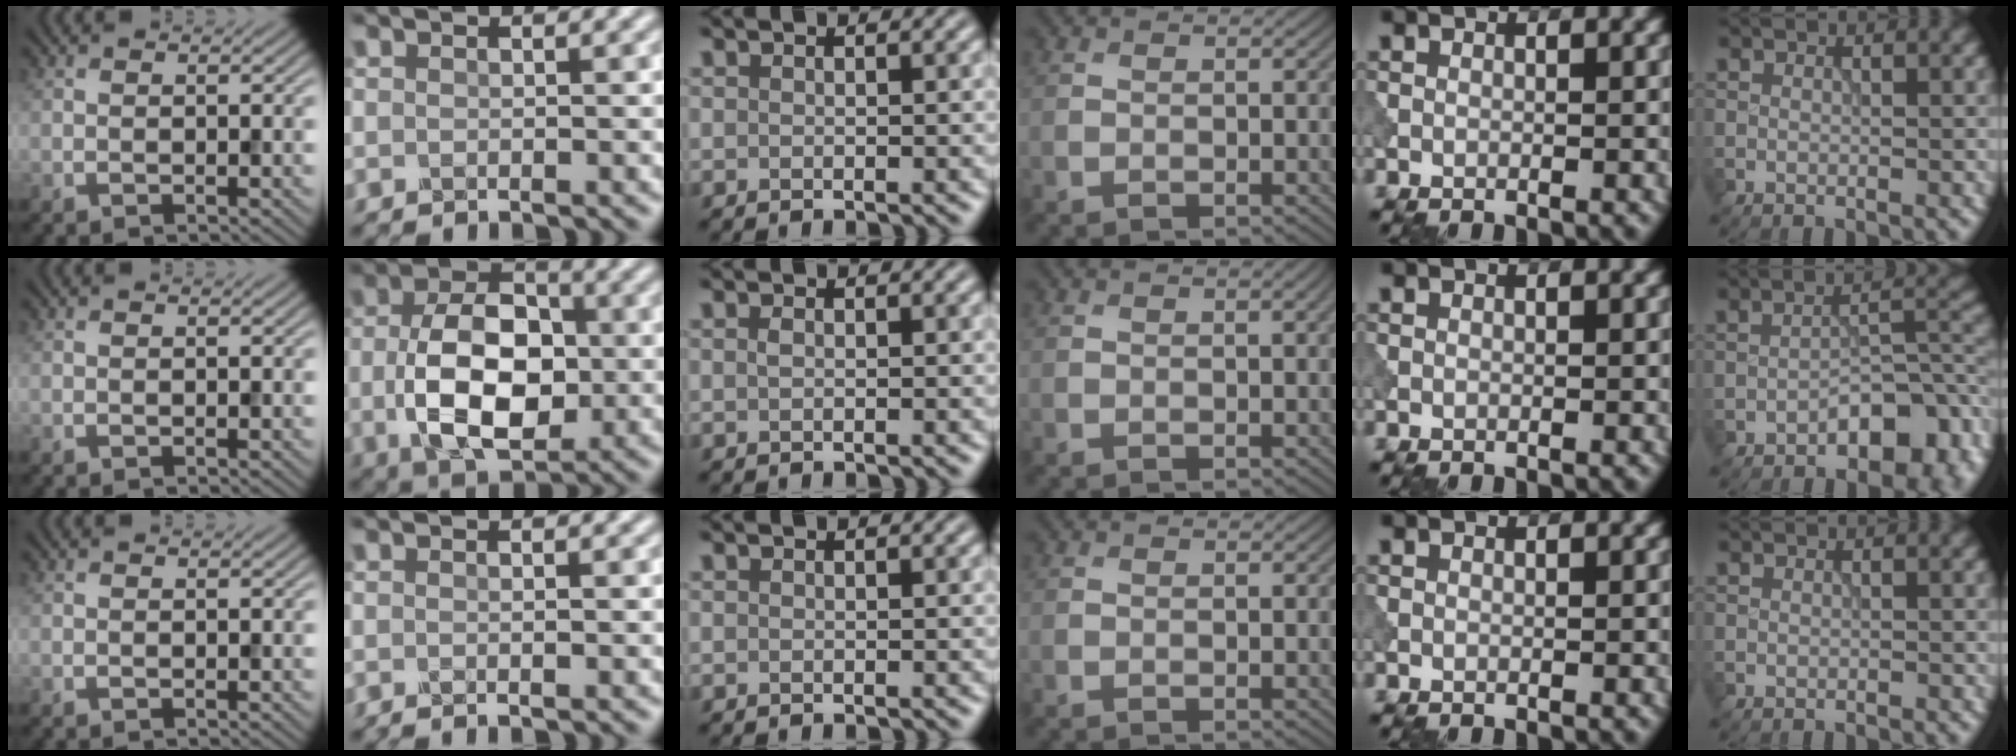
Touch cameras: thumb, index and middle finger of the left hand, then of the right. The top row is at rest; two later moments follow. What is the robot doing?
{"motion": "dispense", "object": "dispenser bottle"}